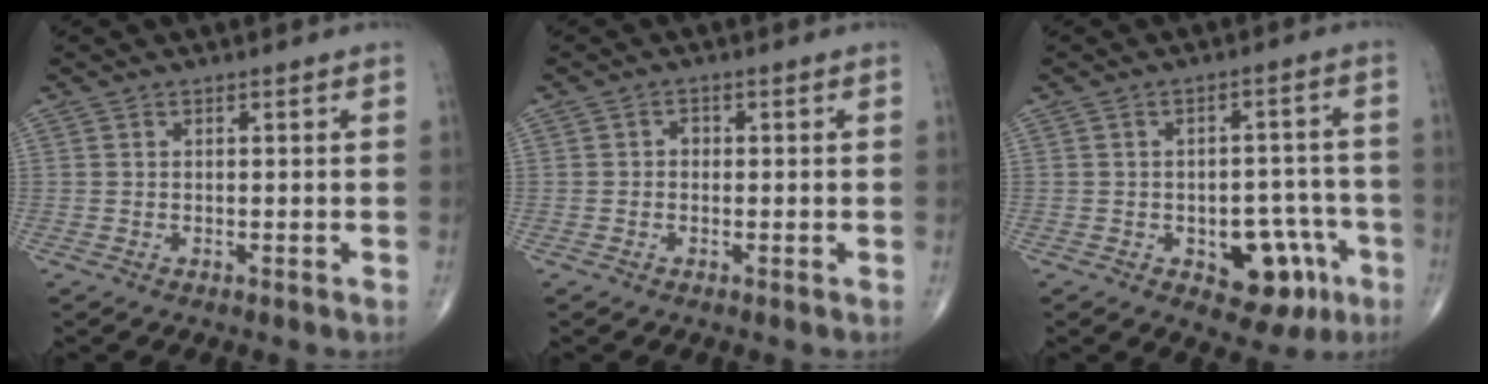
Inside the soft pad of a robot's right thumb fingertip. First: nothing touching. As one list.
[{"total": 1.2, "force": [-0.1, 1.0, 0.7], "torque": [-0.003, 0.004, -0.006]}, {"total": 11.0, "force": [-4.5, 6.4, 7.7], "torque": [-0.058, 0.035, -0.049]}]